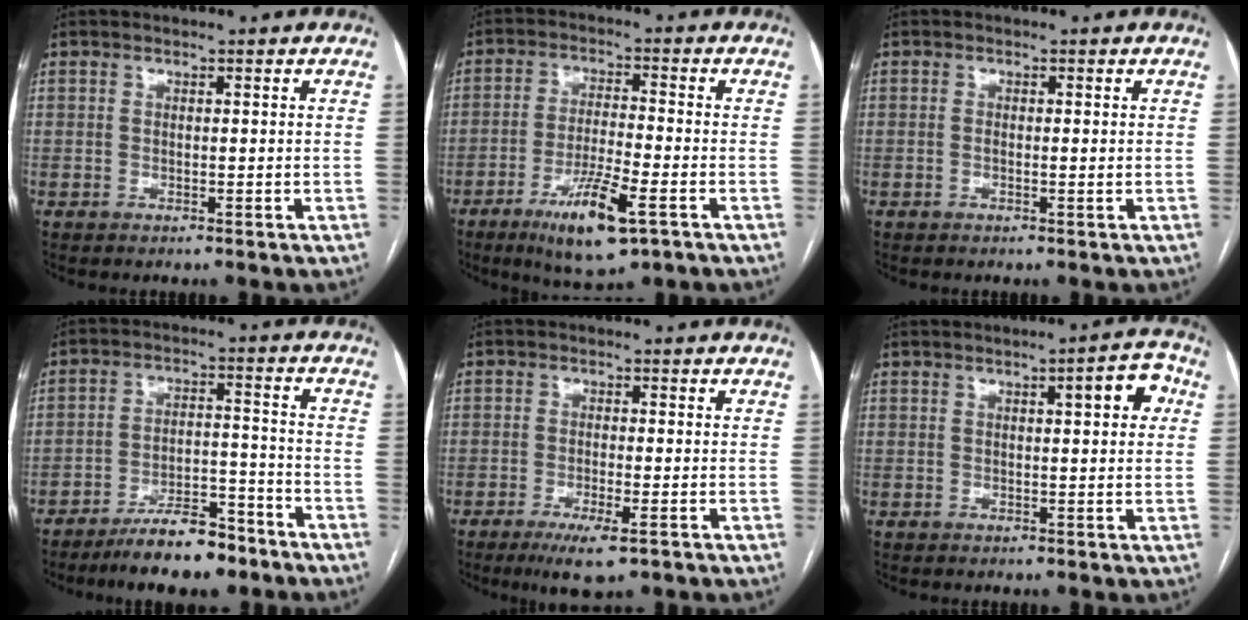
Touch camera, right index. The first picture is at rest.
{"total": 10.5, "force": [-5.5, 1.6, 8.9], "torque": [-0.163, -0.019, -0.090]}
{"total": 1.1, "force": [0.0, 0.3, 1.0], "torque": [-0.021, -0.002, 0.001]}
{"total": 9.7, "force": [-7.7, 2.8, 5.3], "torque": [-0.082, 0.009, -0.130]}
{"total": 5.4, "force": [-3.0, 0.7, 4.4], "torque": [-0.080, -0.013, -0.047]}
{"total": 5.1, "force": [1.5, 1.1, 4.7], "torque": [-0.060, 0.015, 0.016]}